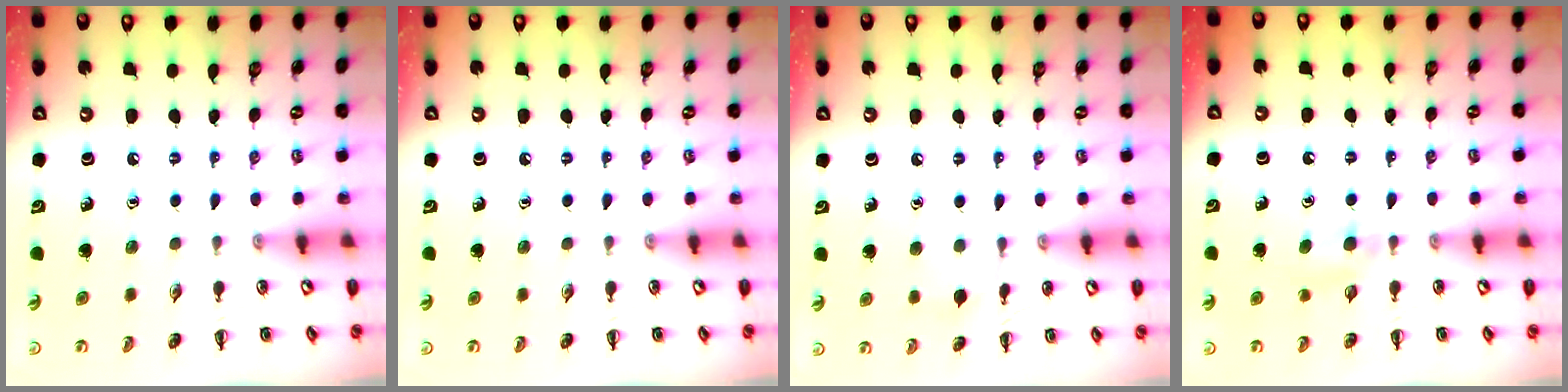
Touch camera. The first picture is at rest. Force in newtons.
{"total": 0.0}
{"total": 5.2, "press": 4.8, "slide": 2.0}
{"total": 4.2, "press": 4.0, "slide": 1.5}